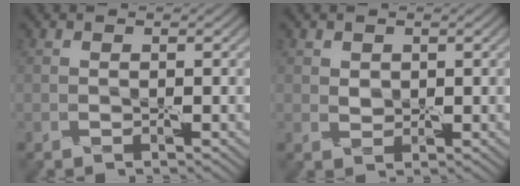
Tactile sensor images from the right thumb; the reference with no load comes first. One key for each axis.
{"total": 1.2, "fx": 0.9, "fy": 0.8, "fz": 0.2, "tx": 0.007, "ty": 0.007, "tz": 0.017}